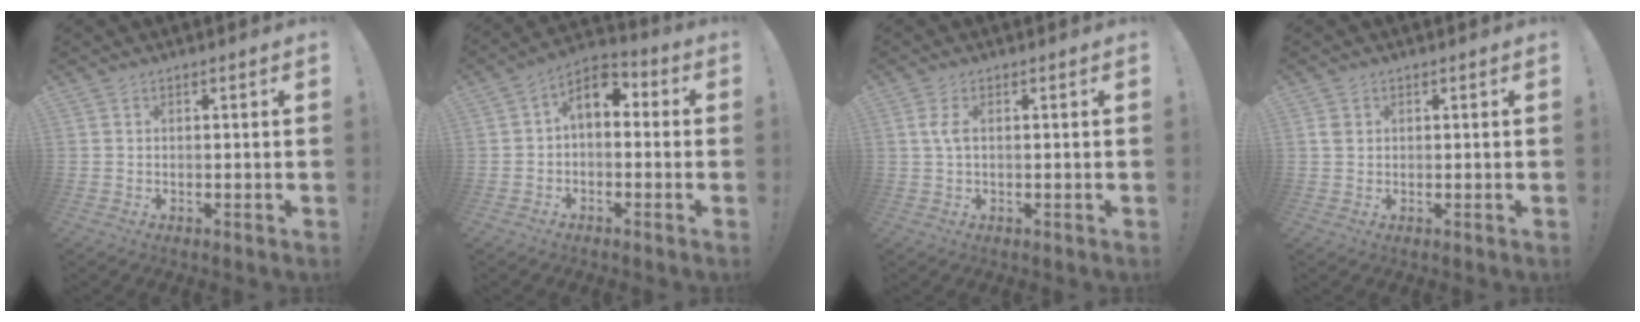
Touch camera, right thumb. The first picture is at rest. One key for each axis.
{"total": 7.3, "fx": 0.5, "fy": 4.8, "fz": 5.5, "tx": -0.091, "ty": 0.011, "tz": 0.014}
{"total": 2.9, "fx": 0.4, "fy": 1.1, "fz": 2.7, "tx": -0.059, "ty": 0.002, "tz": 0.005}
{"total": 2.0, "fx": 0.7, "fy": 1.6, "fz": 0.9, "tx": -0.013, "ty": 0.002, "tz": 0.013}